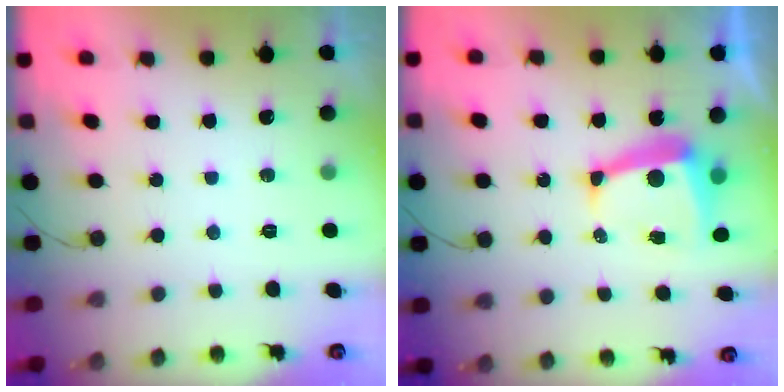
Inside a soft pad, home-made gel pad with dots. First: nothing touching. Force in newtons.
{"total": 8.8, "press": 8.8, "slide": 0.7}